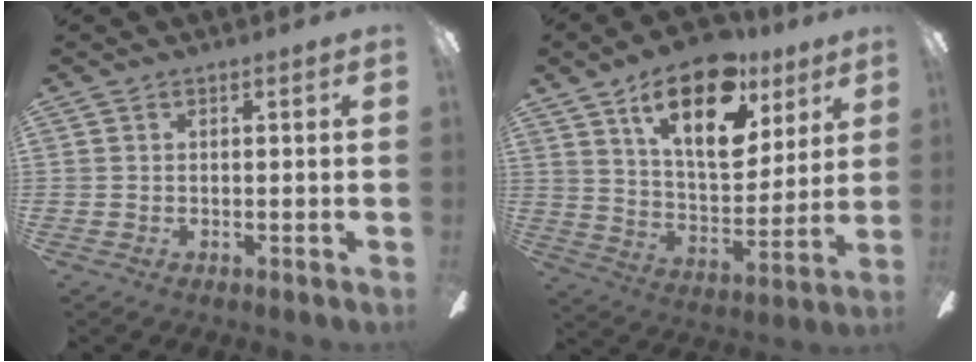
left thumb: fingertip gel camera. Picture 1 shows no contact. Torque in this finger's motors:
{"motor_torque": [0.44, 0.52, 1.23, -1.54, 0.12]}